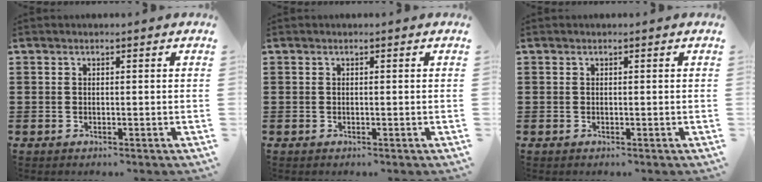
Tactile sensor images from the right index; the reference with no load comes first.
{"total": 0.0}
{"total": 0.0}